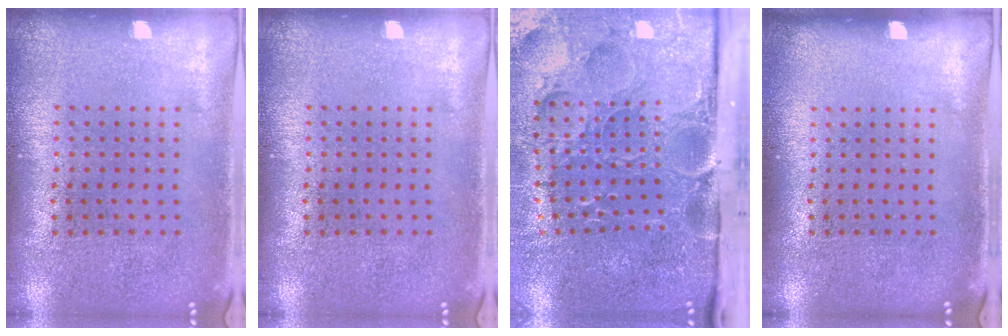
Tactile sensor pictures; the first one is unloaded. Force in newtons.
{"total": 0.0}
{"total": 5.3, "press": 4.0, "slide": 3.4}
{"total": 0.0}